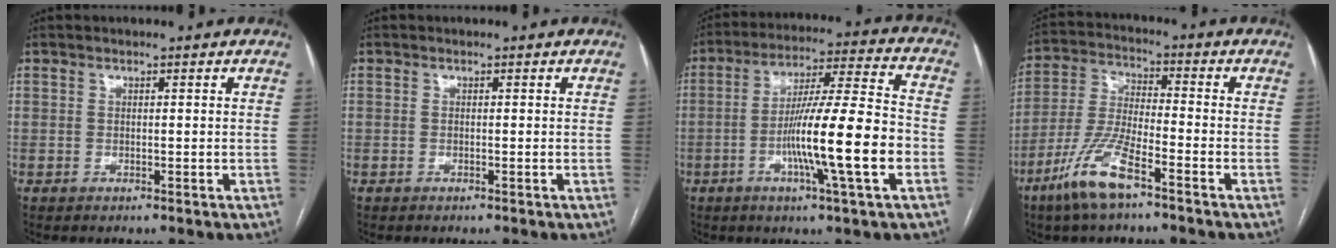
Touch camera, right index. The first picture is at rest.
{"total": 0.0}
{"total": 15.8, "force": [-4.3, -0.2, 15.2], "torque": [-0.257, -0.002, -0.077]}
{"total": 10.2, "force": [-6.3, 1.7, 7.8], "torque": [-0.170, -0.013, -0.128]}